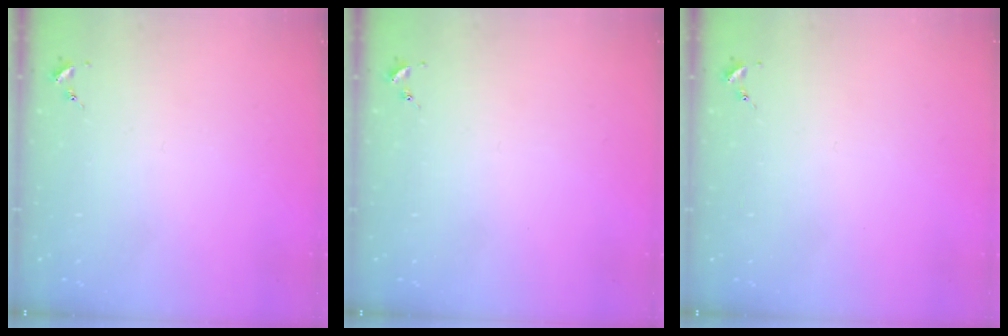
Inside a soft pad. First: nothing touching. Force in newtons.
{"total": 0.0}
{"total": 0.0}